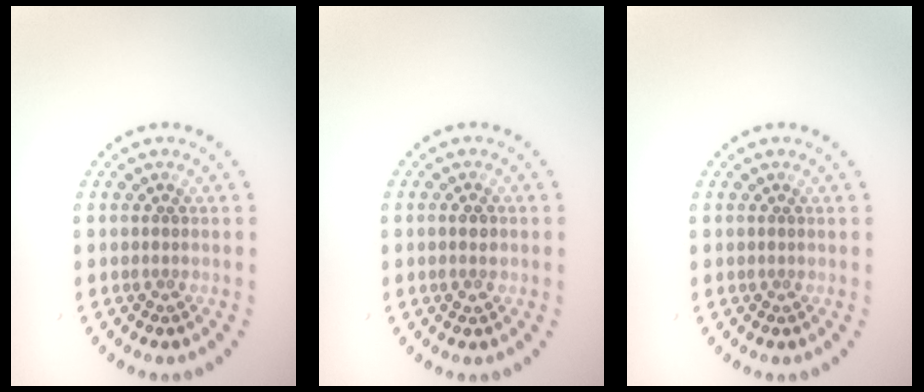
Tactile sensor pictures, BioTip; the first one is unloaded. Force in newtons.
{"total": 1.6, "press": 1.6, "slide": 0.1}
{"total": 0.0}